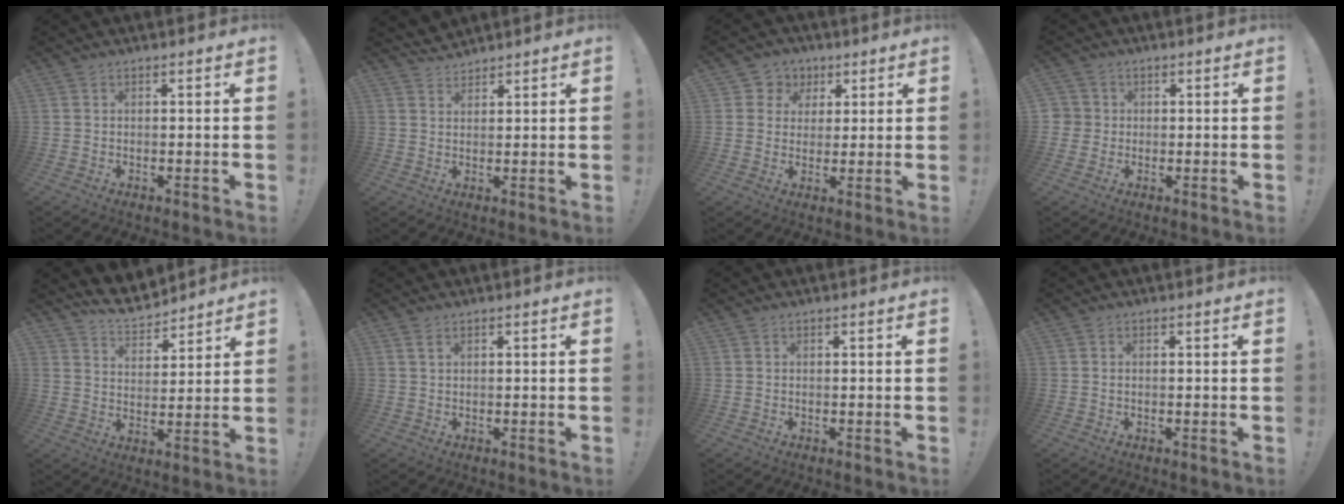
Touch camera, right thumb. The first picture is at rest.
{"total": 4.0, "force": [3.7, 1.5, 0.4], "torque": [-0.010, -0.019, 0.070]}
{"total": 6.4, "force": [1.5, 6.1, 0.9], "torque": [-0.019, -0.007, 0.032]}
{"total": 3.1, "force": [0.2, 3.0, 0.6], "torque": [-0.010, 0.004, 0.003]}
{"total": 8.5, "force": [7.8, 2.8, 1.8], "torque": [-0.046, -0.056, 0.147]}
{"total": 1.8, "force": [0.8, 0.6, 1.4], "torque": [-0.037, 0.006, 0.017]}
{"total": 0.0}
{"total": 0.0}